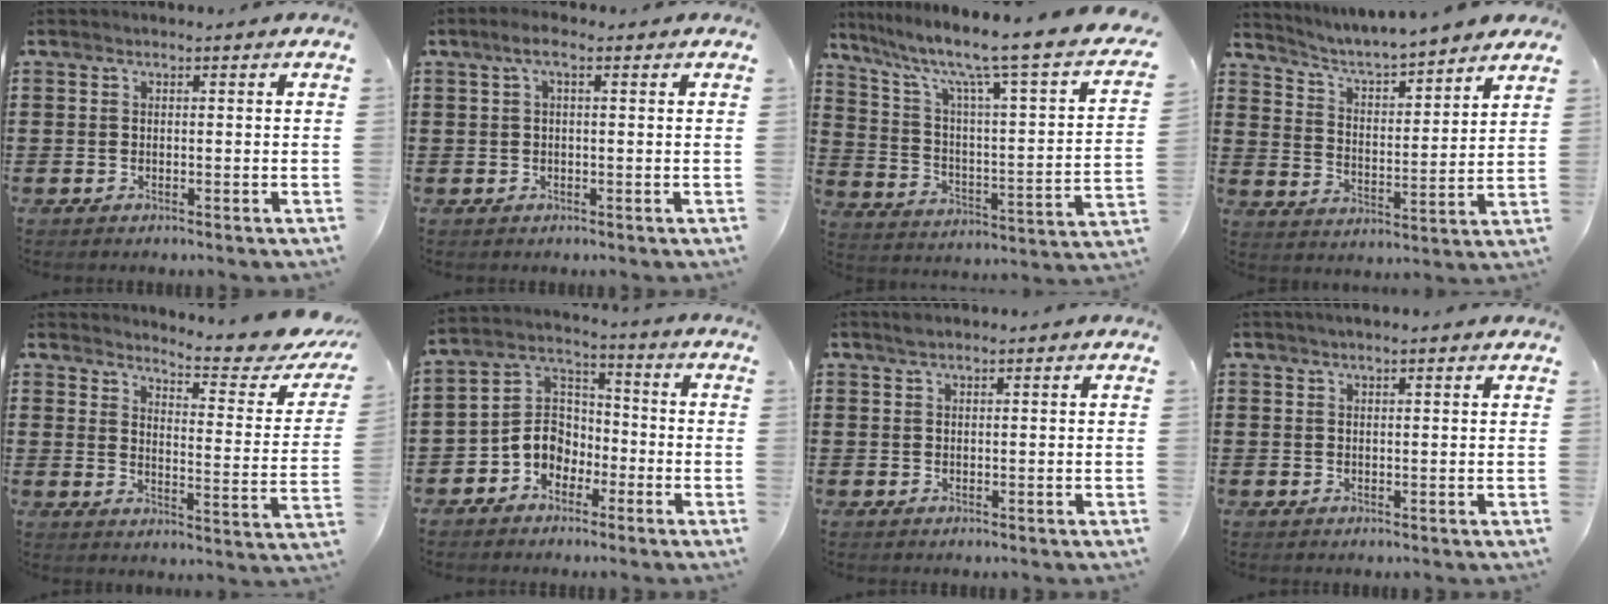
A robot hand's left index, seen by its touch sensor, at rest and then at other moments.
{"total": 2.1, "force": [-0.1, 0.6, 2.0], "torque": [-0.046, 0.001, -0.007]}
{"total": 8.7, "force": [6.3, 0.2, 6.0], "torque": [-0.142, -0.053, 0.089]}
{"total": 4.9, "force": [4.7, 0.4, 1.3], "torque": [-0.049, -0.034, 0.074]}
{"total": 5.3, "force": [4.9, -0.3, 1.9], "torque": [-0.040, -0.052, 0.077]}
{"total": 6.4, "force": [-3.1, 5.1, 2.3], "torque": [-0.074, 0.007, -0.069]}
{"total": 1.1, "force": [0.8, 0.1, 0.7], "torque": [-0.014, 0.000, 0.015]}
{"total": 1.1, "force": [0.8, 0.1, 0.6], "torque": [-0.013, 0.001, 0.015]}